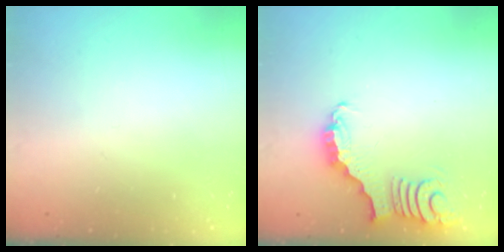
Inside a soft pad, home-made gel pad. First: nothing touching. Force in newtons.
{"total": 3.4, "press": 3.3, "slide": 0.7}